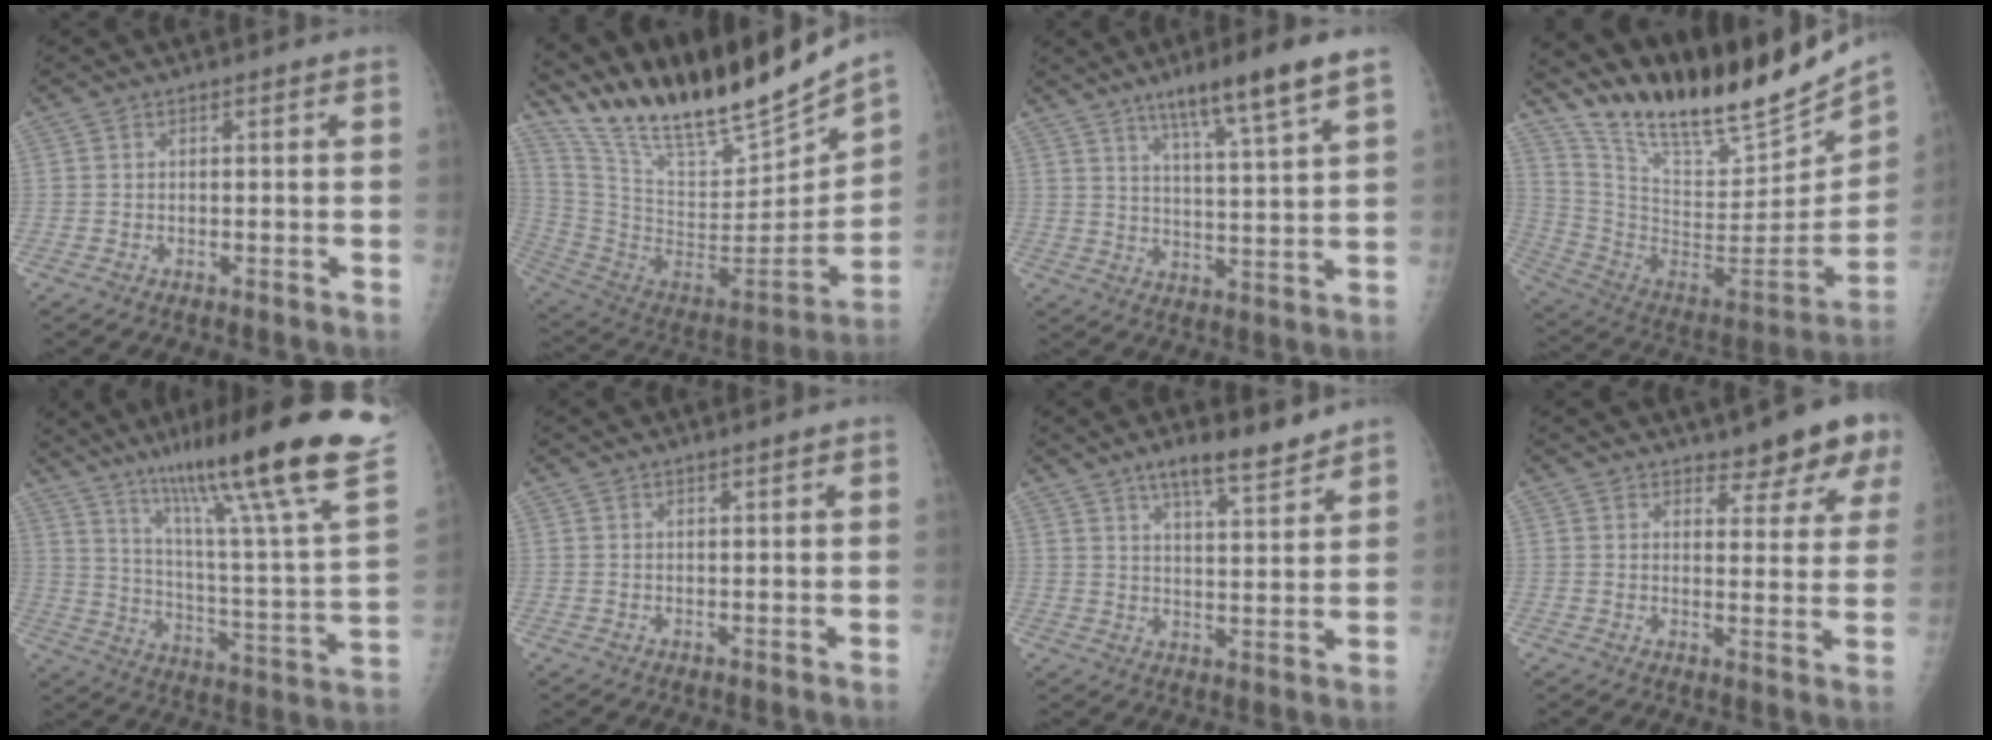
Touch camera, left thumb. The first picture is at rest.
{"total": 27.6, "force": [23.7, 4.8, 13.3], "torque": [-0.198, -0.112, 0.403]}
{"total": 11.7, "force": [7.5, 0.3, 9.0], "torque": [-0.148, -0.034, 0.123]}
{"total": 27.1, "force": [23.4, 6.4, 12.1], "torque": [-0.173, -0.122, 0.379]}
{"total": 30.6, "force": [21.5, 2.2, 21.7], "torque": [-0.312, -0.093, 0.324]}
{"total": 0.8, "force": [0.6, 0.1, 0.5], "torque": [-0.004, -0.002, 0.010]}
{"total": 8.3, "force": [6.4, 1.9, 4.9], "torque": [-0.064, -0.044, 0.105]}
{"total": 8.3, "force": [6.1, 2.9, 4.8], "torque": [-0.033, -0.039, 0.072]}